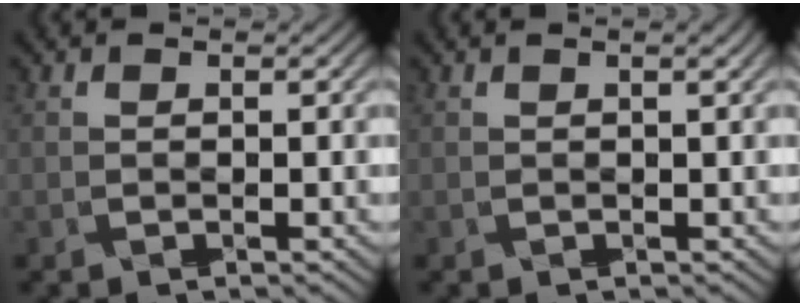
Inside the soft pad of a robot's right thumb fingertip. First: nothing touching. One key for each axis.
{"total": 1.1, "fx": 0.2, "fy": 0.2, "fz": 1.0, "tx": -0.024, "ty": 0.000, "tz": 0.007}